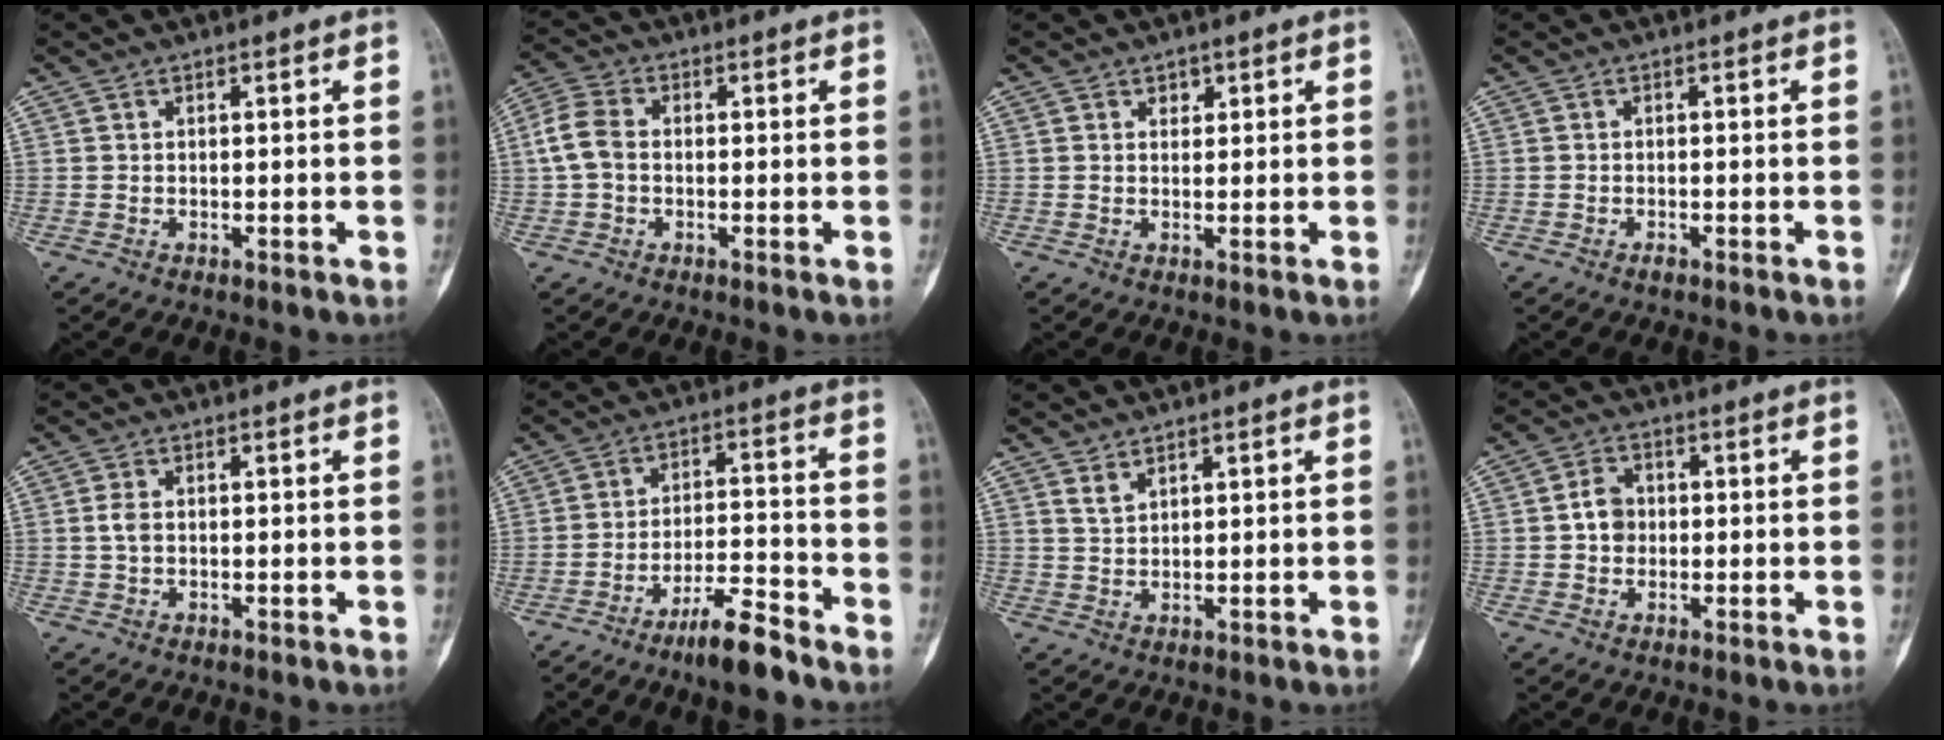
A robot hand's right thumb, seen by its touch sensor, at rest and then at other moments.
{"total": 5.6, "force": [-0.1, 4.0, 3.9], "torque": [-0.085, 0.017, -0.009]}
{"total": 1.5, "force": [0.9, 1.1, 0.4], "torque": [0.007, -0.005, 0.012]}
{"total": 0.7, "force": [-0.5, 0.3, 0.4], "torque": [-0.008, 0.004, -0.009]}
{"total": 2.1, "force": [0.1, 1.3, 1.6], "torque": [-0.035, 0.001, 0.002]}
{"total": 9.1, "force": [-6.8, 1.7, 5.7], "torque": [-0.100, 0.054, -0.117]}
{"total": 2.1, "force": [1.7, 0.8, 0.9], "torque": [-0.011, -0.013, 0.037]}
{"total": 4.4, "force": [0.1, 3.6, 2.4], "torque": [-0.028, 0.010, -0.004]}